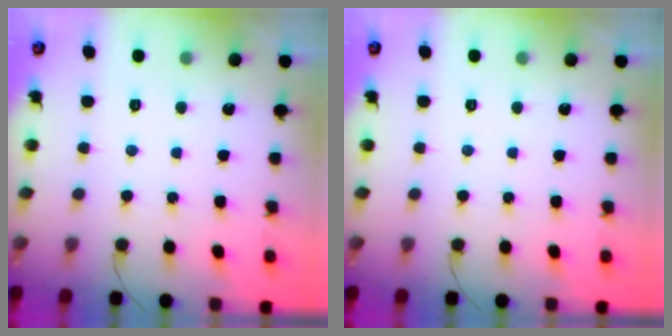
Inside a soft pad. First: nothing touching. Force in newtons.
{"total": 0.0}